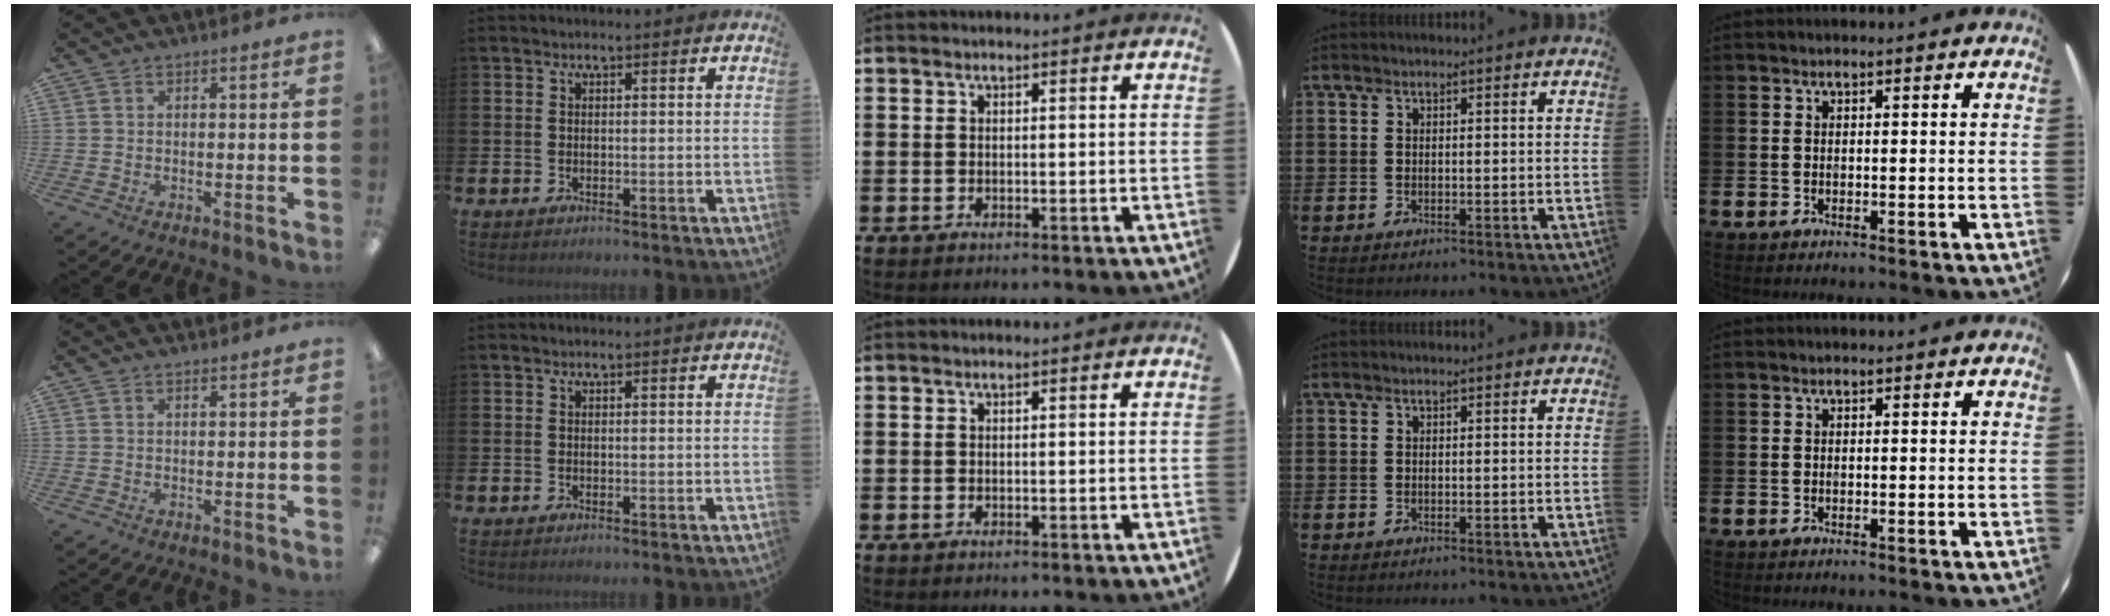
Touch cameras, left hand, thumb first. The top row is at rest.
{"thumb": {"total": 0.6, "force": [0.6, 0.1, 0.1], "torque": [-0.004, 0.000, 0.011]}}